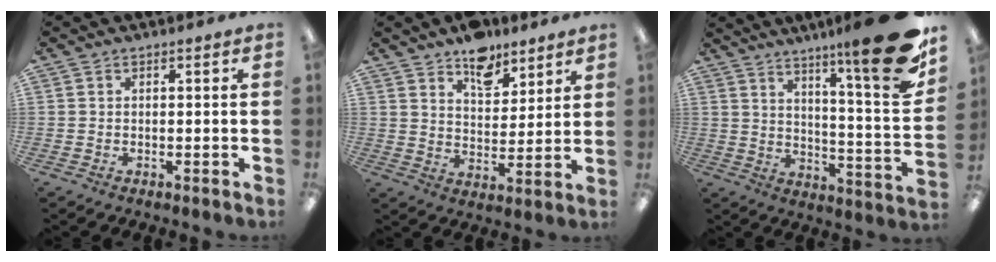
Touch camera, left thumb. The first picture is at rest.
{"total": 9.4, "force": [7.5, 5.0, 3.0], "torque": [-0.032, -0.047, 0.133]}
{"total": 20.5, "force": [13.2, 2.6, 15.4], "torque": [-0.213, -0.103, 0.199]}